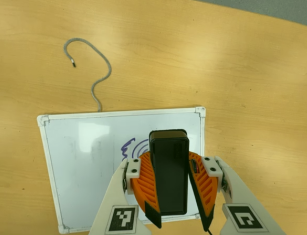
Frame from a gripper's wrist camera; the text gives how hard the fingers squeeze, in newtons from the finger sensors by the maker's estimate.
{"total": 13.5, "left": 12.6, "right": 14.4}